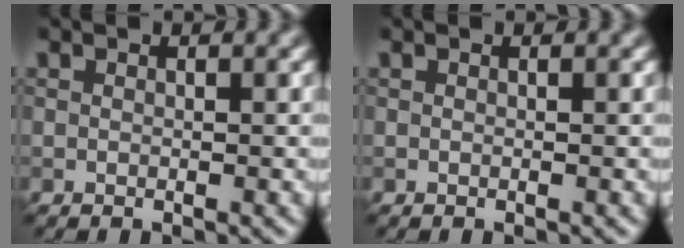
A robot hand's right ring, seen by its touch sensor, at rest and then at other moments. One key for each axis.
{"total": 0.0}